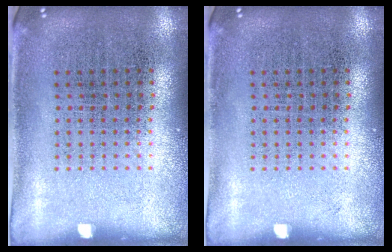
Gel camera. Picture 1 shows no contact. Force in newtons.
{"total": 0.0}